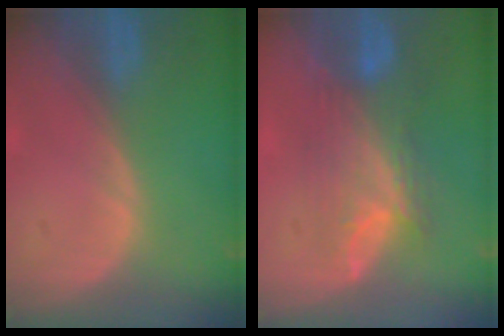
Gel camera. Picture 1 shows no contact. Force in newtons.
{"total": 7.6, "press": 7.3, "slide": 2.2}